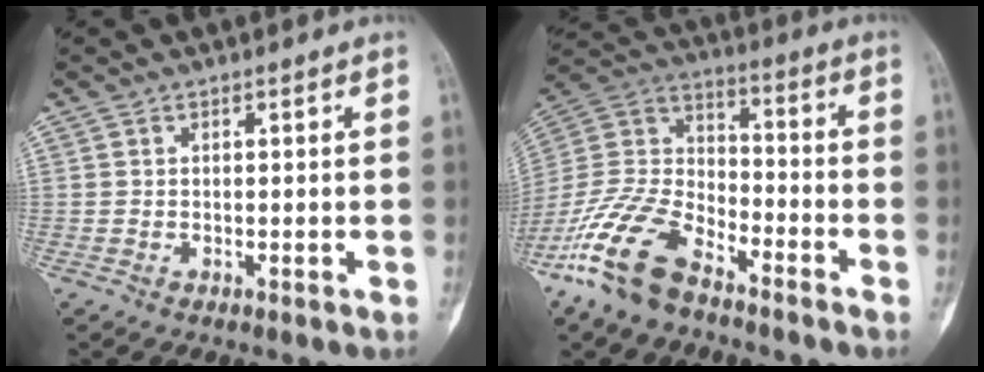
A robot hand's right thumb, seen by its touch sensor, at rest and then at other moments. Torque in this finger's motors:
{"motor_torque": [1.41, 0.63, 1.32, -1.45, 0.16]}